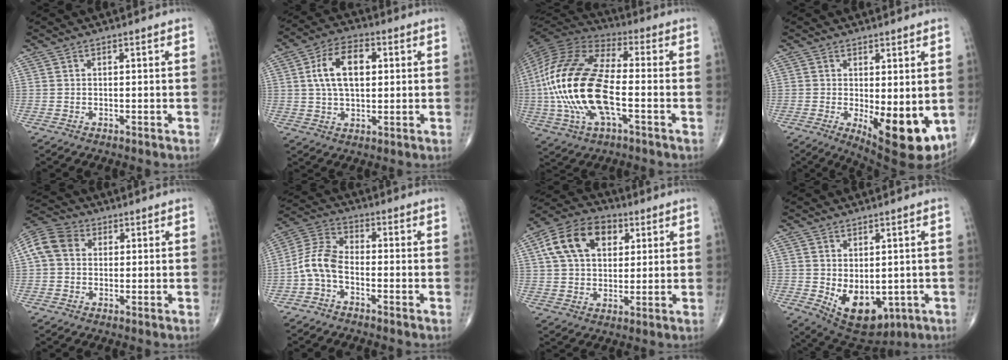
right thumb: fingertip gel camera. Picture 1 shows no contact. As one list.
[{"total": 11.1, "force": [2.1, 6.4, 8.8], "torque": [-0.144, 0.010, 0.033]}, {"total": 23.9, "force": [-3.3, 10.7, 21.2], "torque": [-0.464, 0.013, -0.061]}, {"total": 12.3, "force": [-2.1, 4.8, 11.1], "torque": [-0.144, -0.028, -0.014]}, {"total": 8.1, "force": [1.4, 6.5, 4.6], "torque": [-0.085, 0.024, 0.016]}, {"total": 6.9, "force": [-2.5, 3.7, 5.2], "torque": [-0.108, 0.031, -0.064]}, {"total": 14.3, "force": [4.9, 9.7, 9.3], "torque": [-0.147, 0.007, 0.080]}, {"total": 11.3, "force": [-1.9, 6.9, 8.7], "torque": [-0.112, -0.010, -0.001]}]